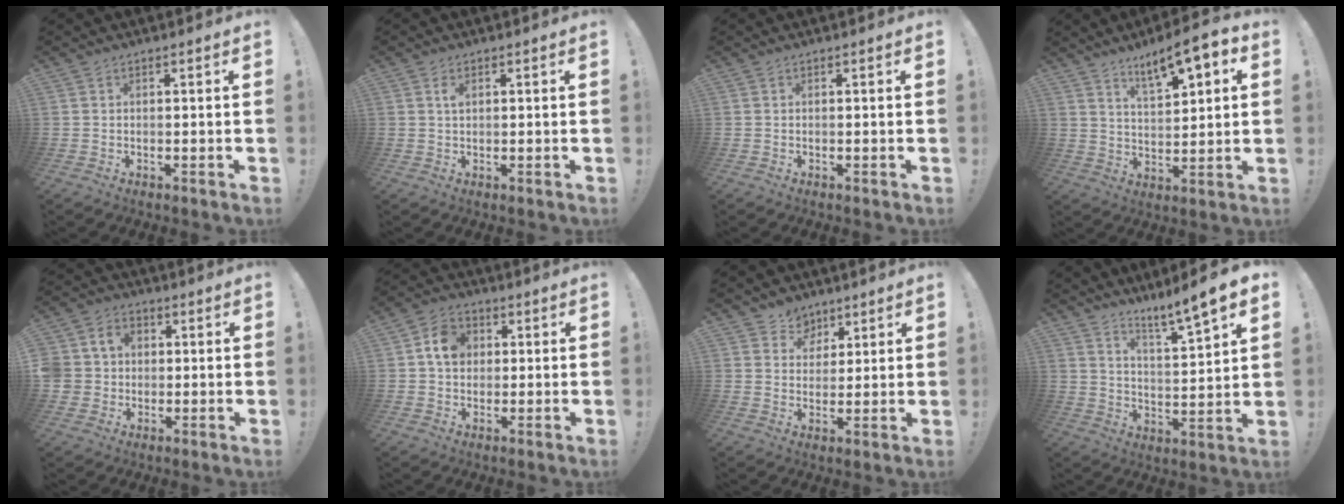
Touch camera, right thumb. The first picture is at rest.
{"total": 1.8, "force": [0.7, 0.9, 1.3], "torque": [-0.016, -0.004, 0.010]}
{"total": 0.0}
{"total": 10.3, "force": [6.6, 2.7, 7.4], "torque": [-0.116, -0.043, 0.109]}
{"total": 7.5, "force": [0.1, 7.1, 2.5], "torque": [-0.056, 0.011, 0.009]}
{"total": 8.3, "force": [1.7, 6.7, 4.5], "torque": [-0.066, 0.010, 0.034]}
{"total": 6.0, "force": [3.4, 5.0, 0.1], "torque": [-0.002, -0.029, 0.070]}
{"total": 8.5, "force": [6.7, -0.5, 5.2], "torque": [-0.085, -0.063, 0.105]}